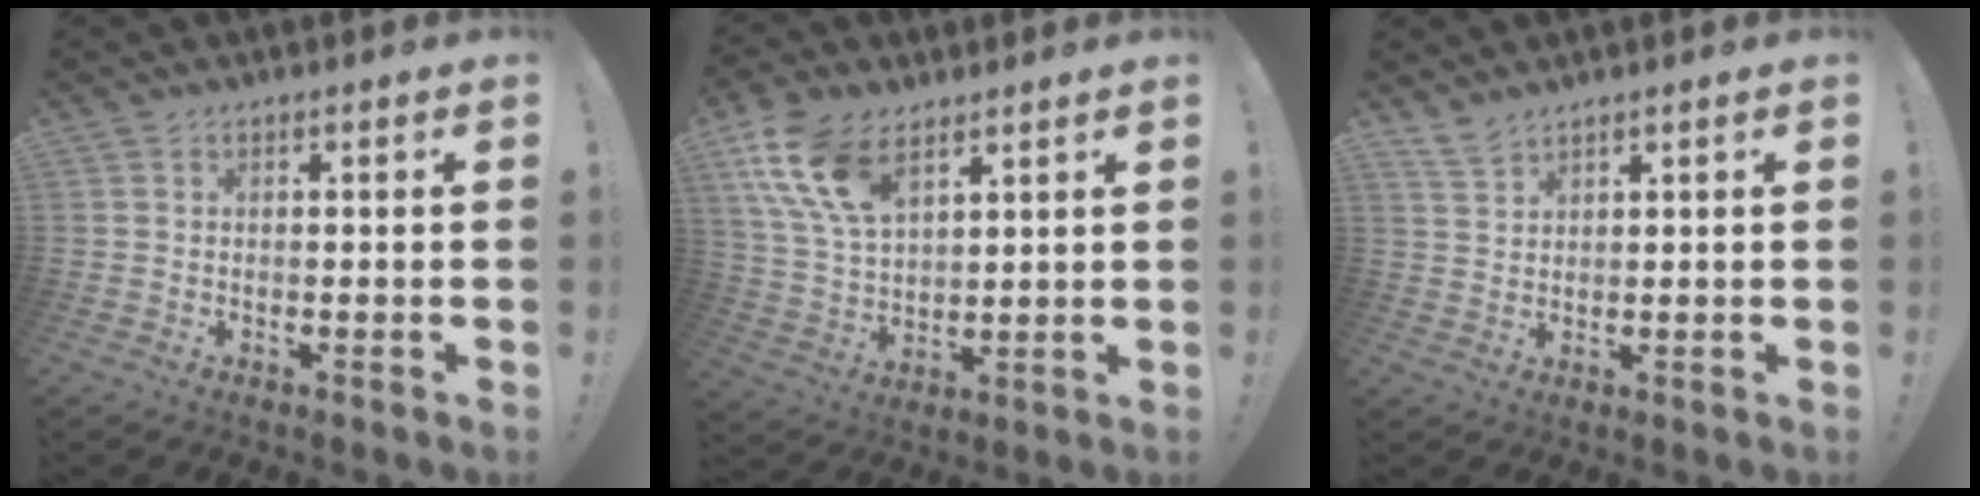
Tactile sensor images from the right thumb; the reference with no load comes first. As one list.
[{"total": 16.1, "force": [8.9, 9.3, 9.6], "torque": [-0.199, -0.029, 0.170]}, {"total": 4.1, "force": [3.6, 1.3, 1.3], "torque": [-0.015, -0.023, 0.067]}]